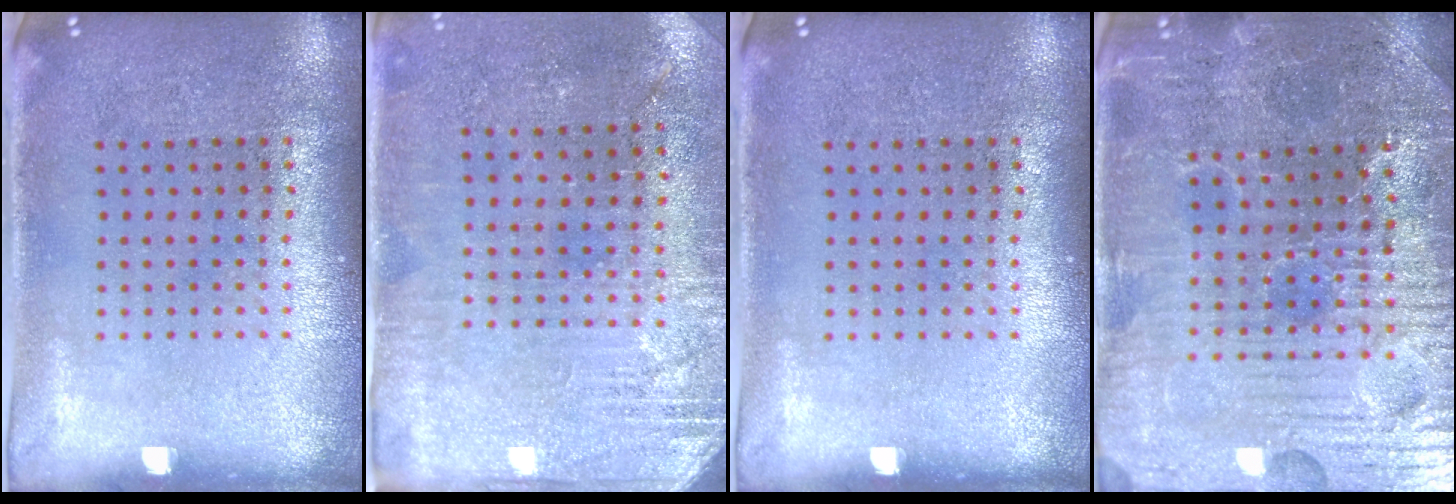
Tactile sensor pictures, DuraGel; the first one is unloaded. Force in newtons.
{"total": 2.8, "press": 2.6, "slide": 1.0}
{"total": 0.0}
{"total": 4.3, "press": 4.2, "slide": 0.8}